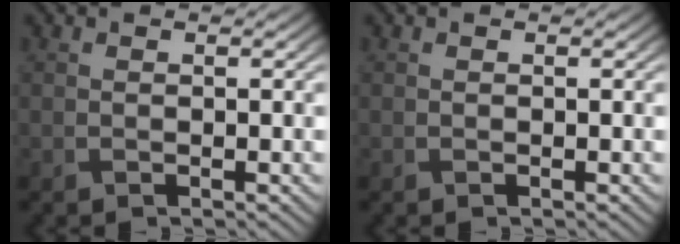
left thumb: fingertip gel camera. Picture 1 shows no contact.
{"total": 0.0}